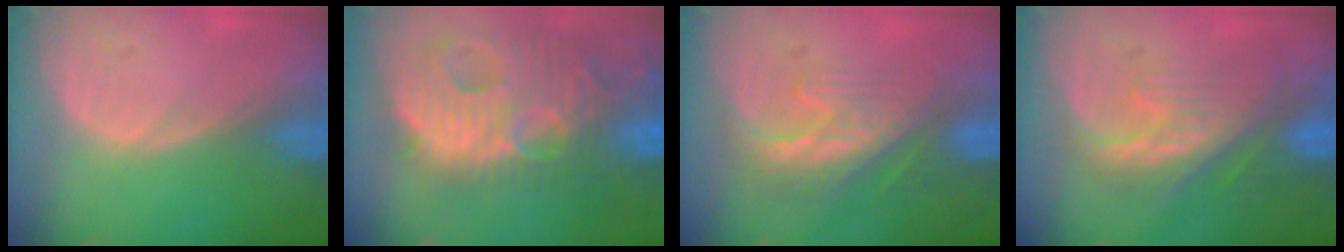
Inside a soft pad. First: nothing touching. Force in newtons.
{"total": 14.8, "press": 12.8, "slide": 7.4}
{"total": 8.4, "press": 7.2, "slide": 4.3}
{"total": 8.2, "press": 7.9, "slide": 1.8}